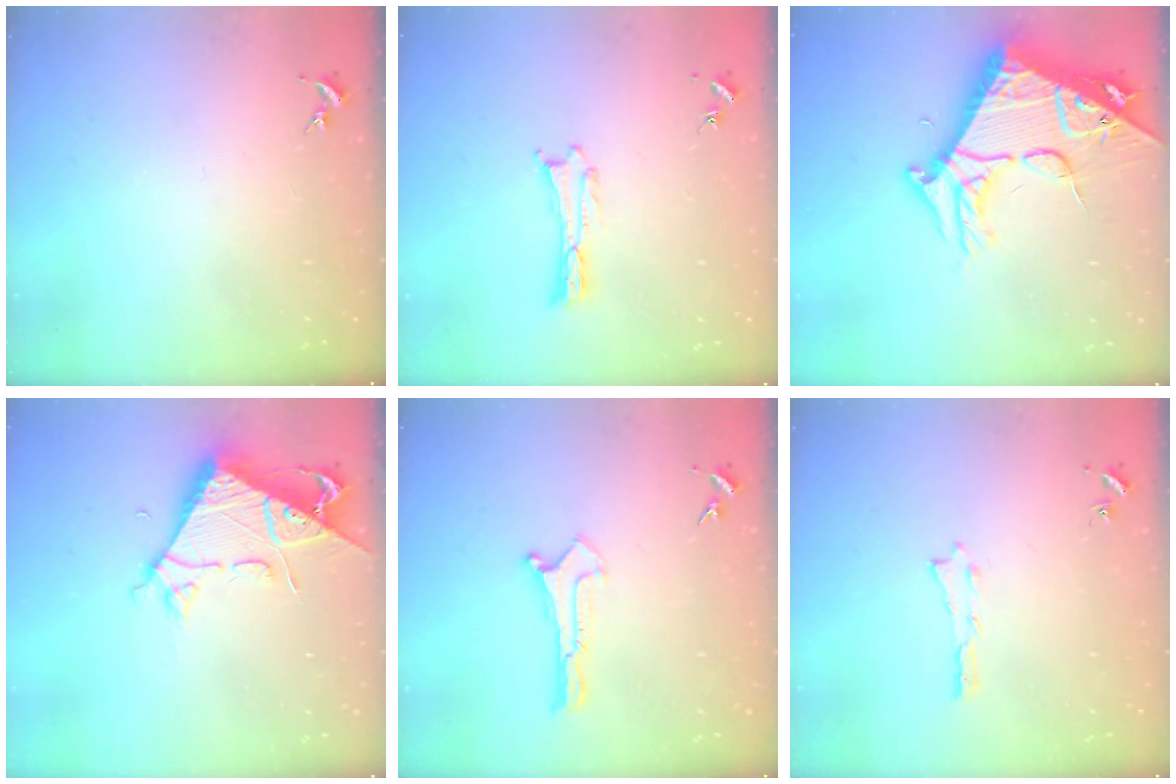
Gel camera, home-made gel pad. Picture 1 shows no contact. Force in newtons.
{"total": 0.0}
{"total": 12.0, "press": 11.9, "slide": 1.3}
{"total": 7.5, "press": 7.5, "slide": 0.7}
{"total": 0.0}
{"total": 0.0}